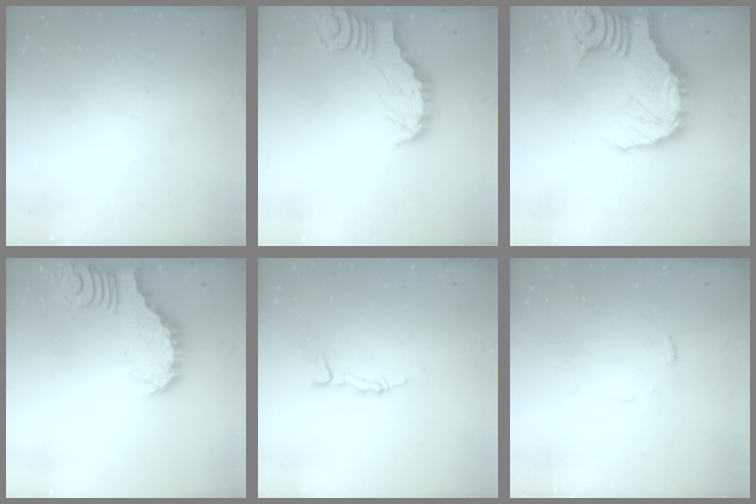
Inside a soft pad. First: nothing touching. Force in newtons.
{"total": 2.6, "press": 2.6, "slide": 0.2}
{"total": 18.4, "press": 18.3, "slide": 2.4}
{"total": 3.9, "press": 3.9, "slide": 0.4}
{"total": 4.1, "press": 4.1, "slide": 0.3}
{"total": 5.4, "press": 5.4, "slide": 0.2}